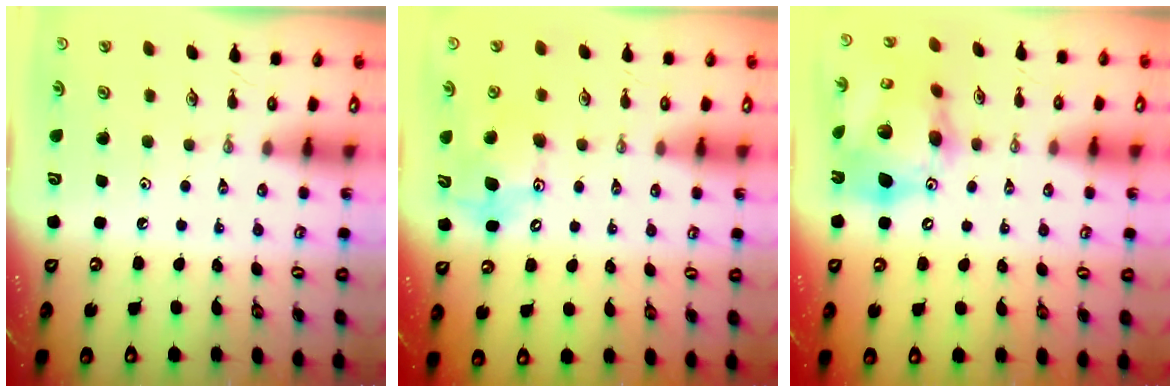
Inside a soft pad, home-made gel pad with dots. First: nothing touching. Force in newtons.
{"total": 11.6, "press": 11.2, "slide": 2.8}
{"total": 21.8, "press": 21.5, "slide": 3.9}